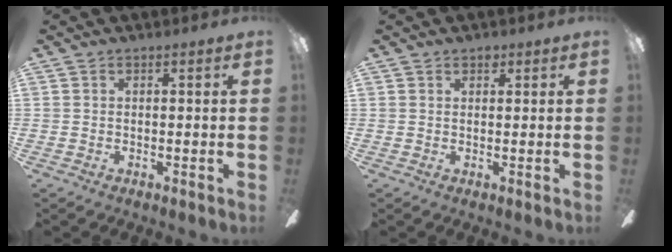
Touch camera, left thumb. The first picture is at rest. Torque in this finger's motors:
{"motor_torque": [-0.01, -0.11, 0.31, 0.38, 0.00]}